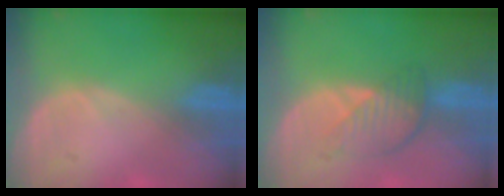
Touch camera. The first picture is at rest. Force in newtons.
{"total": 4.6, "press": 4.2, "slide": 2.0}